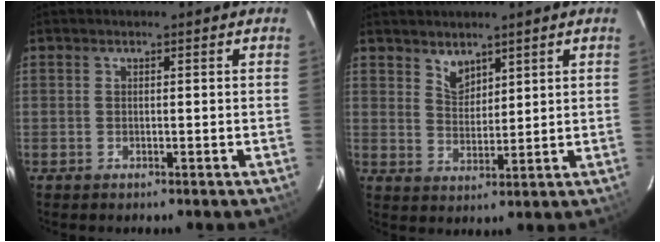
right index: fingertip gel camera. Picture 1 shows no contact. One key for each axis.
{"total": 4.0, "fx": 3.2, "fy": 2.1, "fz": 1.3, "tx": -0.016, "ty": 0.004, "tz": 0.061}